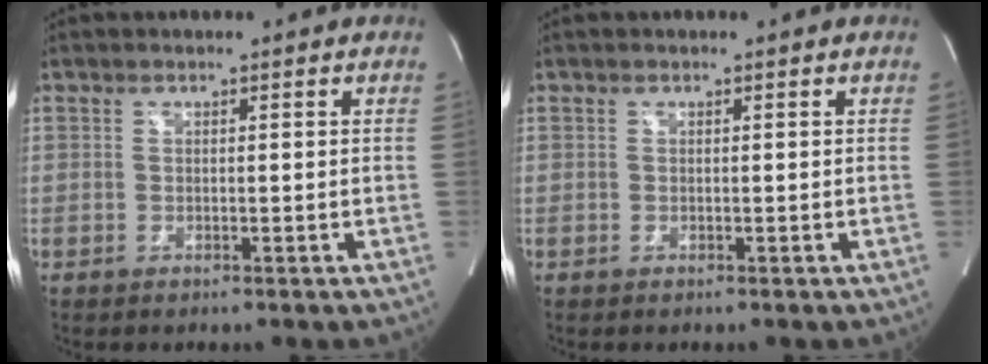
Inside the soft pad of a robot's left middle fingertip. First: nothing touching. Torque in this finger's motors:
{"motor_torque": [0.07, 0.02, 0.00, 0.00]}